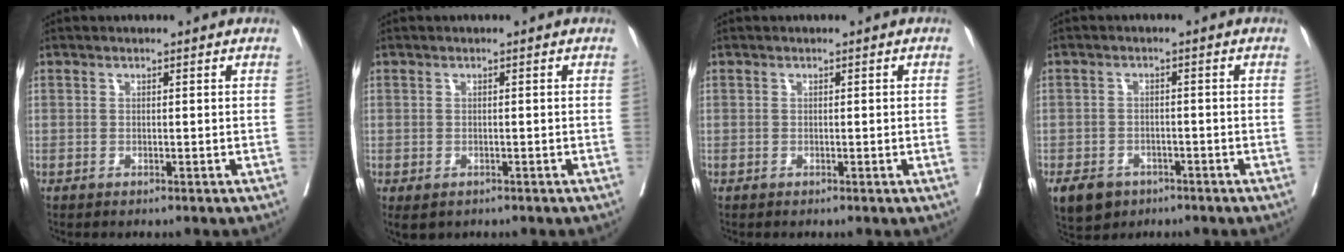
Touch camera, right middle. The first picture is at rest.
{"total": 2.1, "force": [-1.3, 1.3, 1.0], "torque": [-0.016, -0.004, -0.010]}
{"total": 1.0, "force": [-0.1, -0.3, 0.9], "torque": [-0.018, 0.000, 0.002]}
{"total": 6.3, "force": [-3.9, 4.5, 2.2], "torque": [-0.041, 0.001, -0.057]}